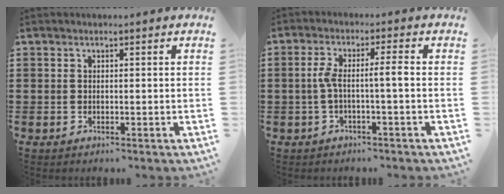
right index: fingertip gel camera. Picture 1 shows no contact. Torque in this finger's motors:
{"motor_torque": [1.06, -0.42, 0.34, 0.14]}